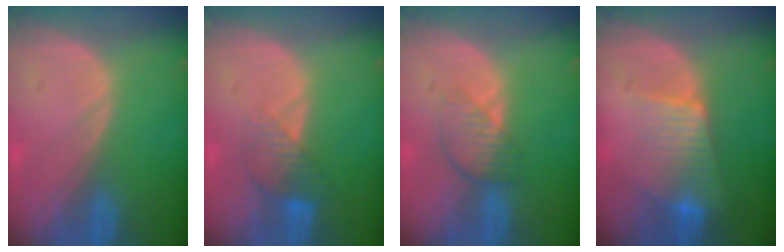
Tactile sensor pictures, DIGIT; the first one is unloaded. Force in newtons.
{"total": 4.4, "press": 3.8, "slide": 2.3}
{"total": 3.9, "press": 3.6, "slide": 1.4}
{"total": 7.3, "press": 6.4, "slide": 3.4}